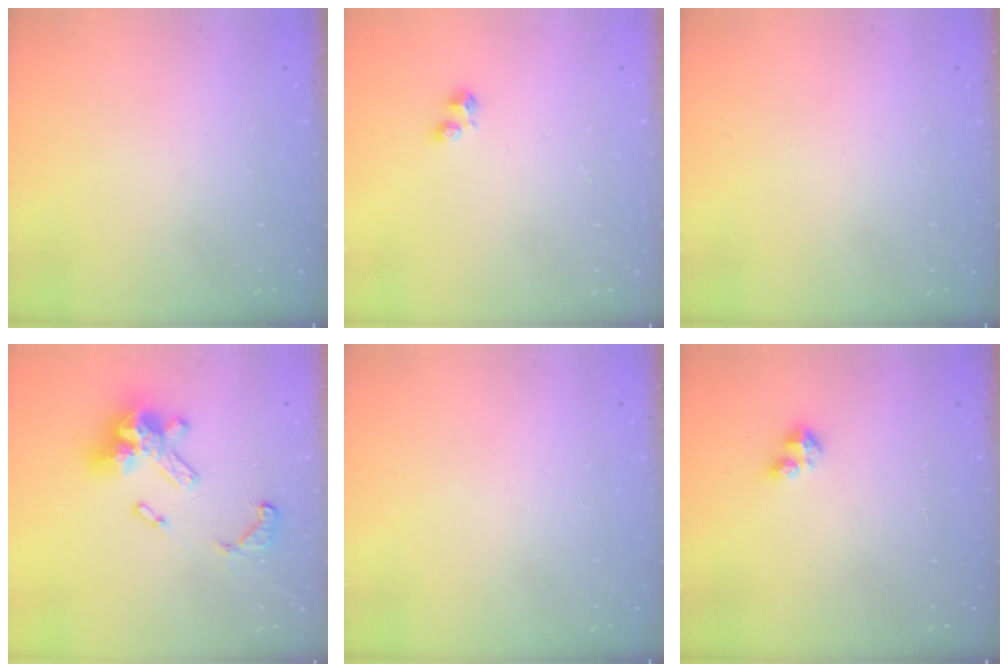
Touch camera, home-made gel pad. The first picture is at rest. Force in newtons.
{"total": 2.9, "press": 2.8, "slide": 0.6}
{"total": 0.0}
{"total": 15.1, "press": 15.1, "slide": 1.0}
{"total": 0.0}
{"total": 3.3, "press": 3.3, "slide": 0.4}